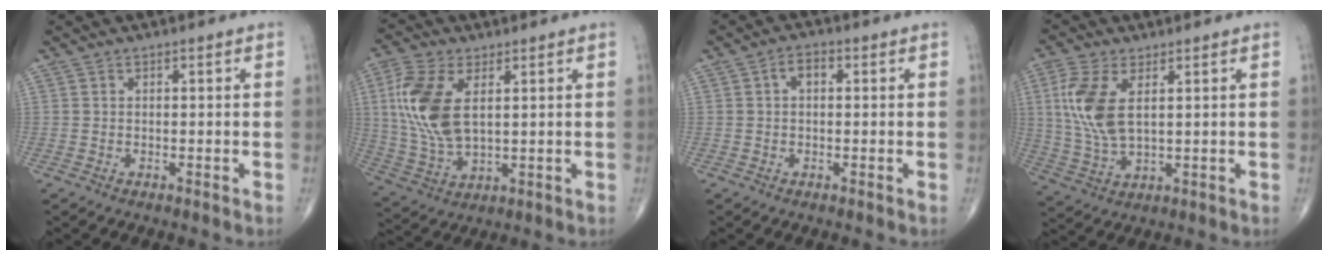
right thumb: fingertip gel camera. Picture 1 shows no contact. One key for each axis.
{"total": 13.9, "fx": 3.1, "fy": 7.3, "fz": 11.3, "tx": -0.253, "ty": -0.008, "tz": 0.068}
{"total": 3.0, "fx": 0.5, "fy": 1.8, "fz": 2.4, "tx": -0.037, "ty": 0.012, "tz": 0.005}
{"total": 10.6, "fx": 2.6, "fy": 5.0, "fz": 8.9, "tx": -0.204, "ty": -0.007, "tz": 0.059}